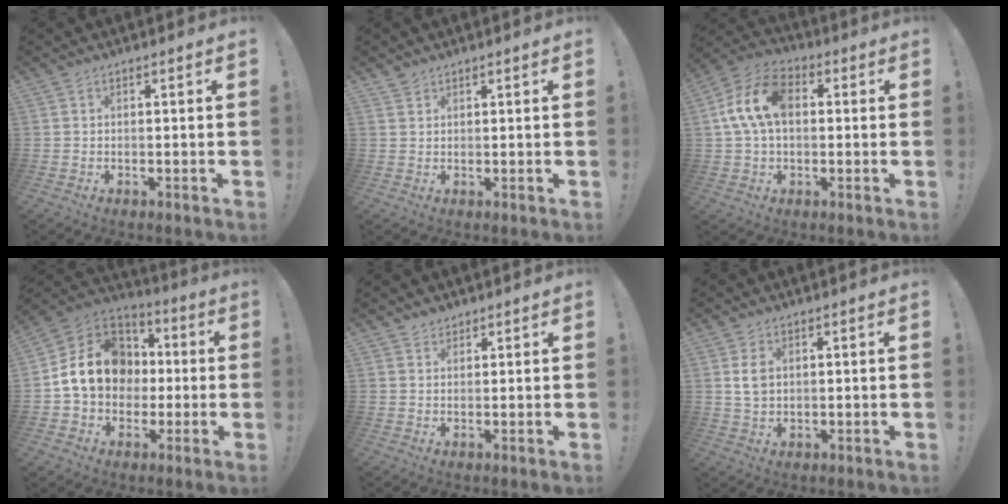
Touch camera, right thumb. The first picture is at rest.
{"total": 1.6, "force": [1.4, 0.7, 0.1], "torque": [0.002, -0.008, 0.027]}
{"total": 14.1, "force": [2.0, 9.2, 10.5], "torque": [-0.207, 0.015, 0.039]}
{"total": 17.5, "force": [1.2, 14.2, 10.1], "torque": [-0.152, 0.015, 0.034]}
{"total": 2.0, "force": [1.6, 1.1, 0.2], "torque": [0.002, -0.009, 0.029]}
{"total": 4.9, "force": [1.3, 3.4, 3.2], "torque": [-0.049, -0.002, 0.020]}